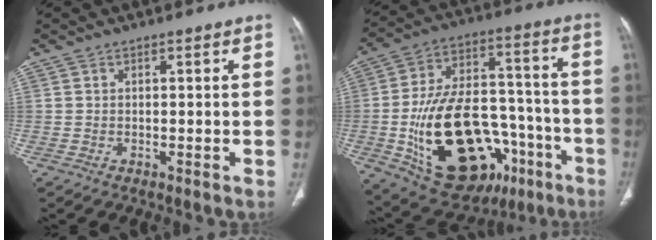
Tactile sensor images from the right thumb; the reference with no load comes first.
{"total": 29.6, "force": [-10.1, 17.0, 22.0], "torque": [-0.382, 0.043, -0.138]}